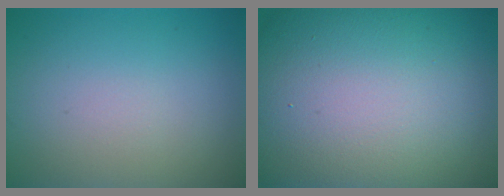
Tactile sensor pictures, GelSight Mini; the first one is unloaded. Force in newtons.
{"total": 25.8, "press": 25.8, "slide": 1.0}